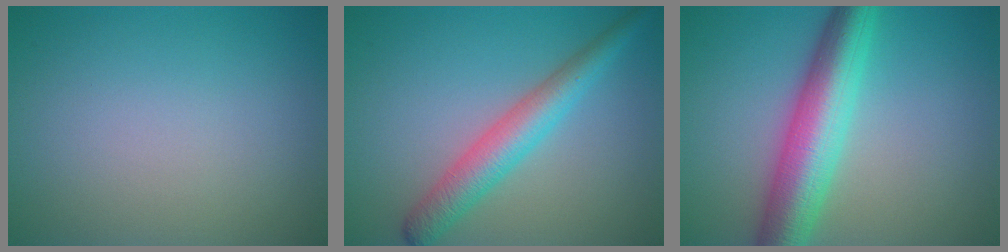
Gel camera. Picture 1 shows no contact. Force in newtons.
{"total": 4.3, "press": 4.3, "slide": 0.1}
{"total": 7.7, "press": 7.7, "slide": 0.1}